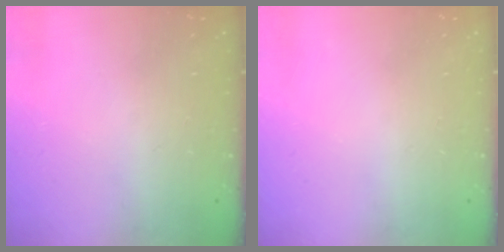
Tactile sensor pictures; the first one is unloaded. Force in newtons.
{"total": 0.0}